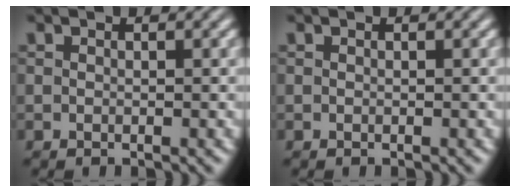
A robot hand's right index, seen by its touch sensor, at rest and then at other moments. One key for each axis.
{"total": 0.0}